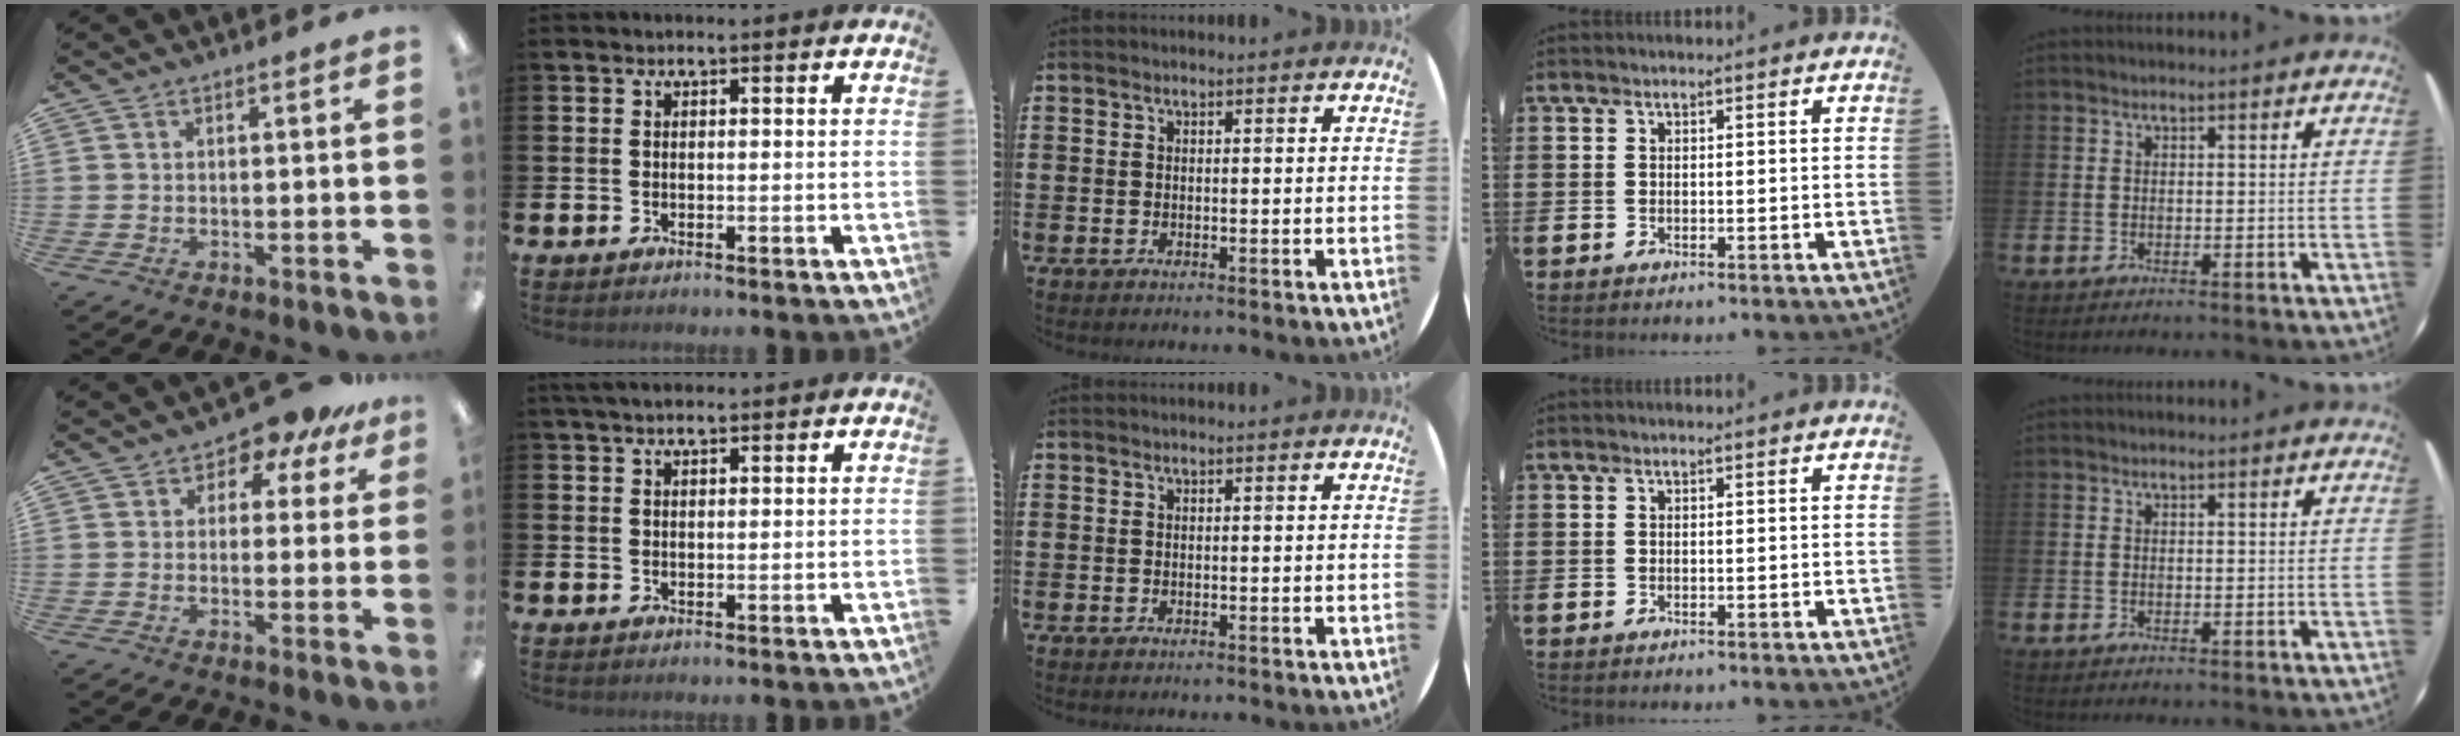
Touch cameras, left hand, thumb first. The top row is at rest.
{"thumb": {"total": 5.6, "force": [3.9, 3.4, 2.0], "torque": [-0.026, -0.023, 0.067]}, "index": {"total": 2.5, "force": [2.0, 0.8, 1.2], "torque": [-0.016, -0.002, 0.034]}}